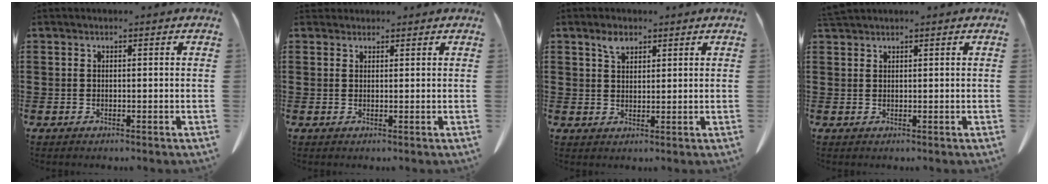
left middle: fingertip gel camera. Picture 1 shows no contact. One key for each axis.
{"total": 1.4, "fx": 1.2, "fy": 0.6, "fz": 0.1, "tx": -0.006, "ty": 0.001, "tz": 0.026}
{"total": 2.8, "fx": 2.0, "fy": 1.5, "fz": 1.3, "tx": -0.023, "ty": -0.004, "tz": 0.037}
{"total": 1.4, "fx": 1.3, "fy": 0.0, "fz": 0.4, "tx": -0.012, "ty": -0.002, "tz": 0.027}